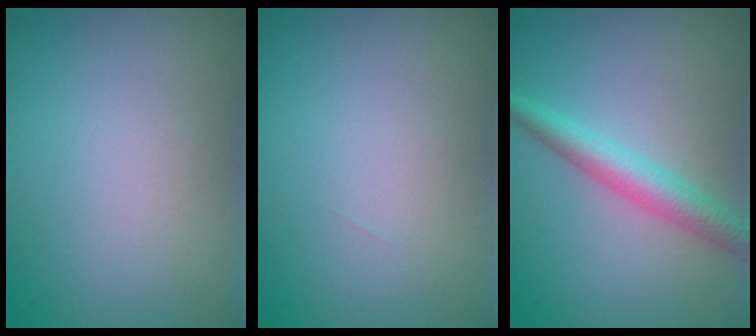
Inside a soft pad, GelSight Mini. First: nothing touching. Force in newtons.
{"total": 0.0}
{"total": 3.5, "press": 3.5, "slide": 0.0}